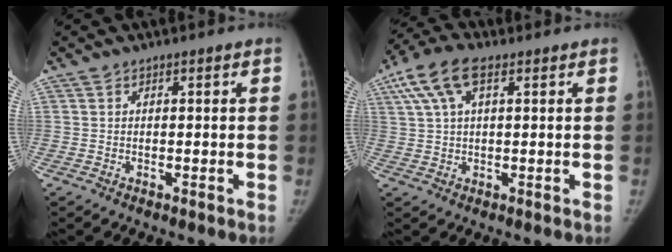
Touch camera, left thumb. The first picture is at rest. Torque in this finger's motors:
{"motor_torque": [2.73, 2.28, 1.21, -0.12, 0.13]}